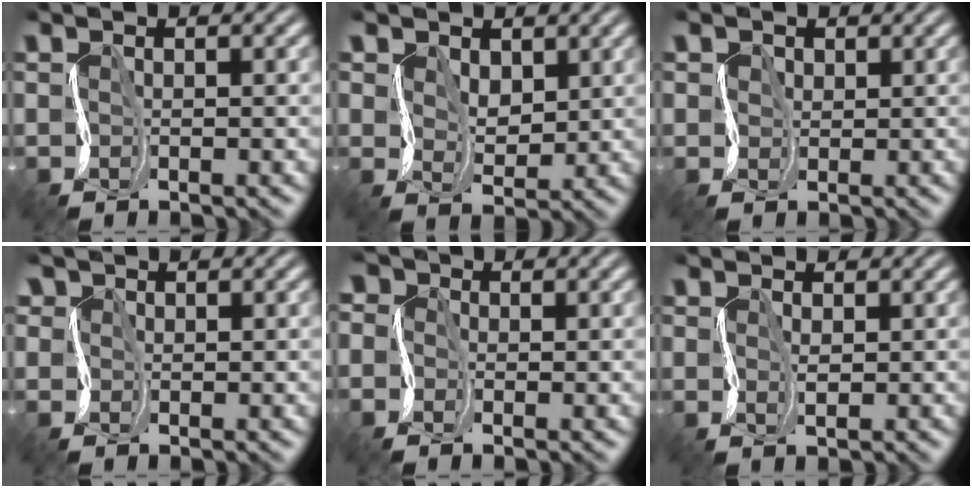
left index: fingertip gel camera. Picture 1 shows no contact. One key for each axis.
{"total": 3.4, "fx": 1.8, "fy": 2.5, "fz": 1.6, "tx": -0.036, "ty": 0.009, "tz": 0.022}
{"total": 3.2, "fx": 1.8, "fy": 2.6, "fz": 0.6, "tx": -0.019, "ty": 0.023, "tz": 0.006}
{"total": 3.6, "fx": 1.3, "fy": 3.0, "fz": 1.4, "tx": -0.021, "ty": 0.017, "tz": -0.006}
{"total": 4.0, "fx": -0.2, "fy": 3.5, "fz": 1.9, "tx": -0.043, "ty": 0.015, "tz": -0.034}
{"total": 0.8, "fx": 0.4, "fy": 0.7, "fz": 0.2, "tx": -0.017, "ty": 0.006, "tz": 0.006}